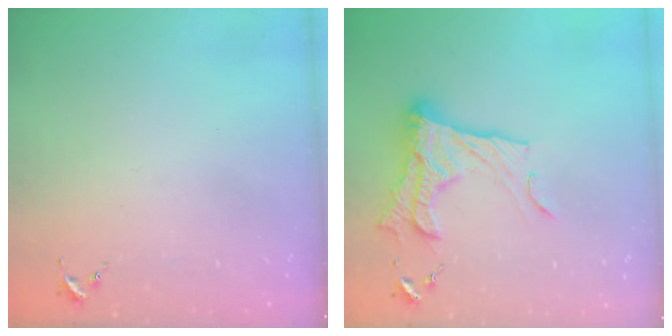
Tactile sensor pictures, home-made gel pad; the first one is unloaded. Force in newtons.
{"total": 18.4, "press": 18.3, "slide": 1.2}